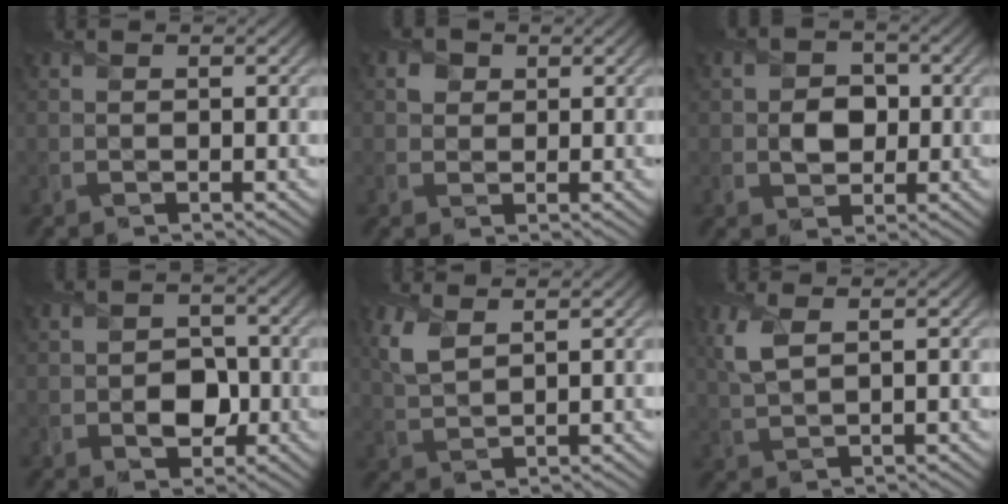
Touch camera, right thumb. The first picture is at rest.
{"total": 1.9, "force": [0.8, 1.7, 0.4], "torque": [-0.009, -0.004, 0.011]}
{"total": 3.7, "force": [-0.3, 3.1, 1.9], "torque": [-0.037, -0.004, -0.017]}
{"total": 4.0, "force": [-1.0, 3.1, 2.3], "torque": [-0.025, -0.002, -0.023]}
{"total": 3.9, "force": [2.2, 1.7, 2.8], "torque": [-0.083, 0.004, 0.049]}
{"total": 3.7, "force": [1.6, 1.5, 3.0], "torque": [-0.088, 0.006, 0.034]}